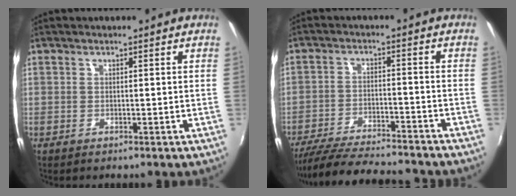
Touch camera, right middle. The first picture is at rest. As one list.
[{"total": 18.7, "force": [-16.6, 2.9, 8.2], "torque": [-0.164, -0.030, -0.254]}]